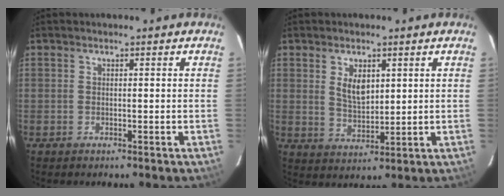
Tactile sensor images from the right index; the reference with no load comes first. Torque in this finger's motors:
{"motor_torque": [0.26, 0.00, 0.25, 0.04]}